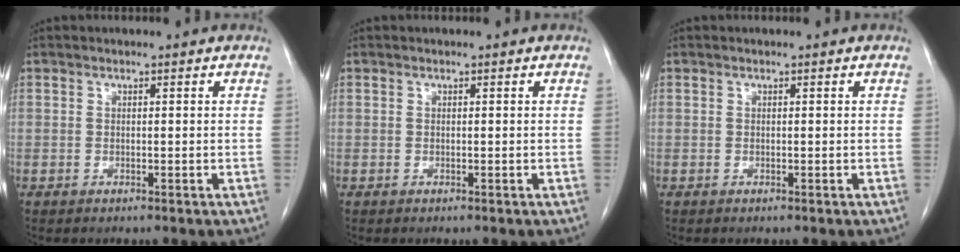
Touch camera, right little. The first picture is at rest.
{"total": 0.0}
{"total": 0.0}